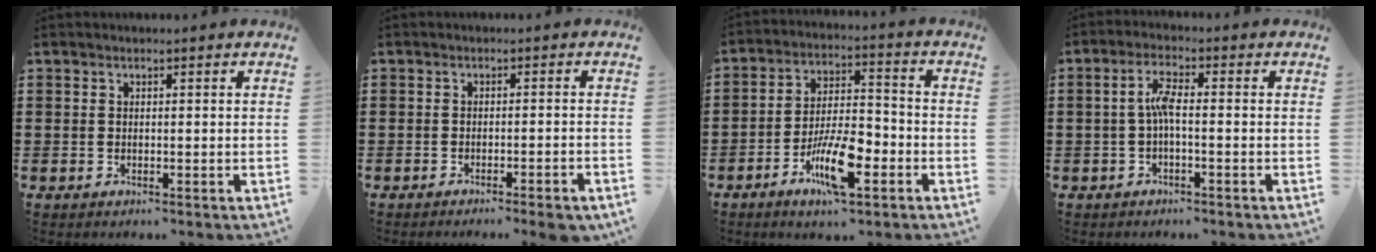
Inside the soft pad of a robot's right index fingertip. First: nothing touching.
{"total": 2.2, "force": [-1.9, -0.2, 1.0], "torque": [-0.017, 0.000, -0.037]}
{"total": 10.4, "force": [-4.9, 3.5, 8.5], "torque": [-0.172, 0.004, -0.089]}
{"total": 3.7, "force": [-0.6, 0.8, 3.6], "torque": [-0.075, 0.003, -0.015]}